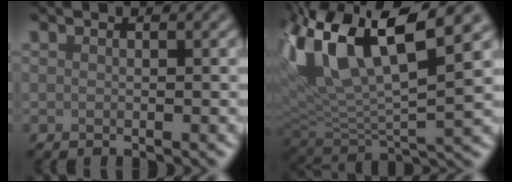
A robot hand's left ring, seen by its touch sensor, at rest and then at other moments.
{"total": 14.2, "force": [6.6, 5.1, 11.5], "torque": [-0.242, 0.024, 0.120]}